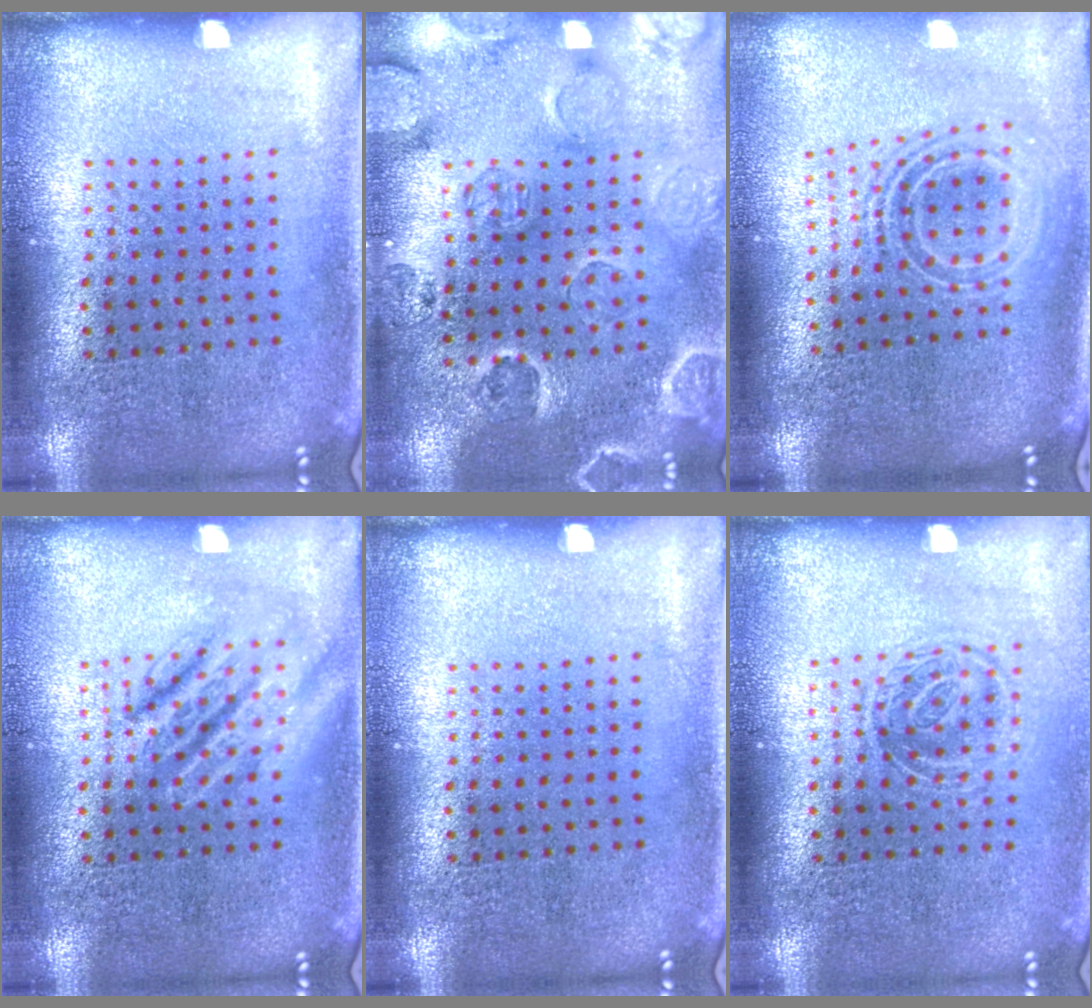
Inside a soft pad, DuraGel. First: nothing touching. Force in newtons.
{"total": 2.4, "press": 2.1, "slide": 1.1}
{"total": 2.1, "press": 1.5, "slide": 1.4}
{"total": 2.7, "press": 2.7, "slide": 0.4}
{"total": 0.0}
{"total": 1.4, "press": 1.1, "slide": 0.9}